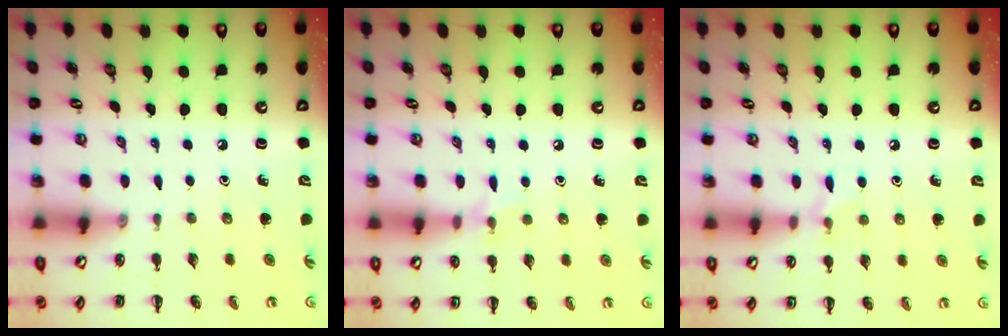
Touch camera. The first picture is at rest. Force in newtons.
{"total": 5.9, "press": 5.7, "slide": 1.6}
{"total": 5.1, "press": 4.8, "slide": 1.7}